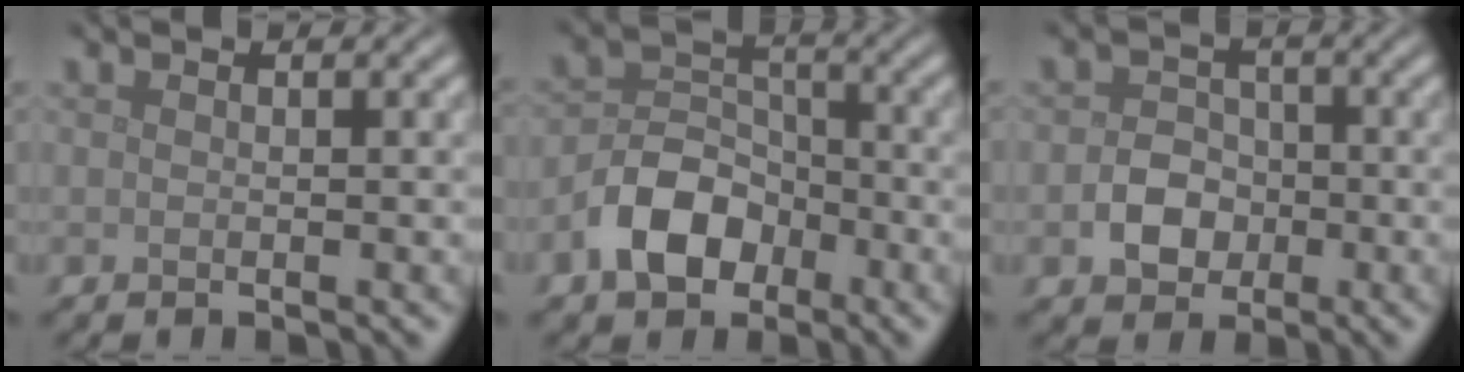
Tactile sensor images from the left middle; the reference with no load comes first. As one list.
[{"total": 5.3, "force": [-2.8, 3.6, 2.7], "torque": [-0.047, 0.003, -0.057]}, {"total": 3.1, "force": [-1.0, 2.5, 1.4], "torque": [-0.017, 0.002, -0.020]}]